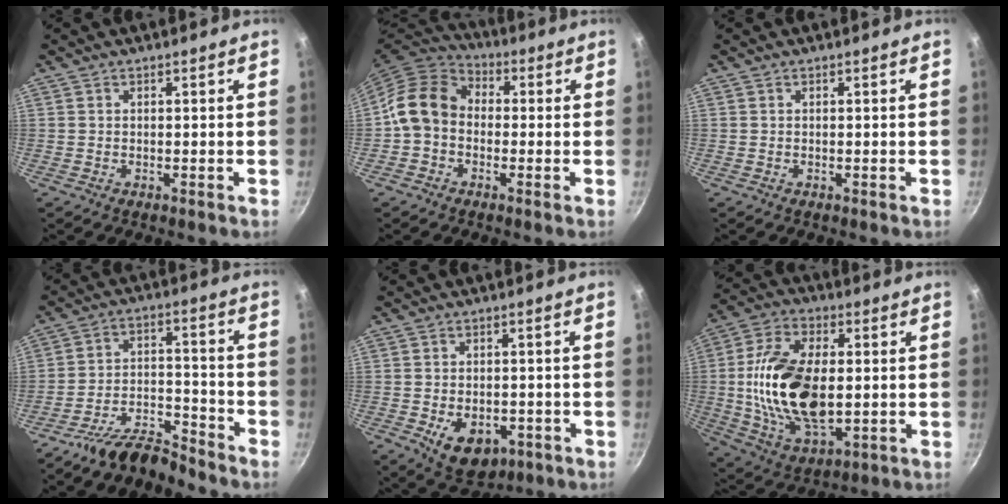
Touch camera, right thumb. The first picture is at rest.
{"total": 10.9, "force": [-0.7, 8.7, 6.5], "torque": [-0.094, 0.033, -0.035]}
{"total": 0.0}
{"total": 8.7, "force": [-8.1, 1.9, 2.5], "torque": [-0.035, 0.080, -0.154]}
{"total": 9.0, "force": [-3.0, 5.9, 6.1], "torque": [-0.067, 0.002, -0.027]}
{"total": 20.4, "force": [0.1, 11.4, 16.9], "torque": [-0.312, 0.005, 0.004]}